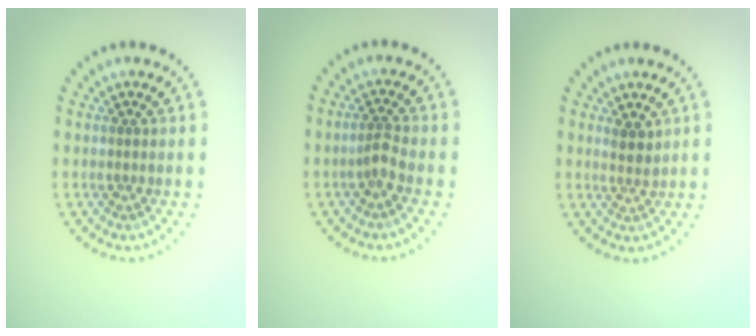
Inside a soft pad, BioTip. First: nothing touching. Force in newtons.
{"total": 1.3, "press": 1.0, "slide": 0.9}
{"total": 1.6, "press": 1.3, "slide": 0.9}